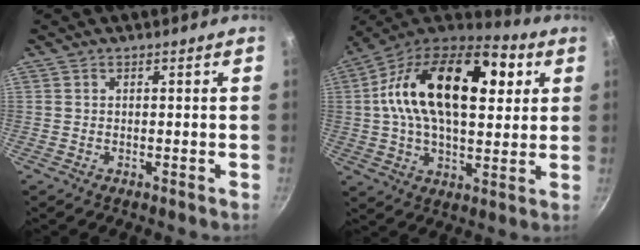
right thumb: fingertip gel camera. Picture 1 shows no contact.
{"total": 25.9, "force": [6.3, 14.6, 20.4], "torque": [-0.328, 0.011, 0.082]}